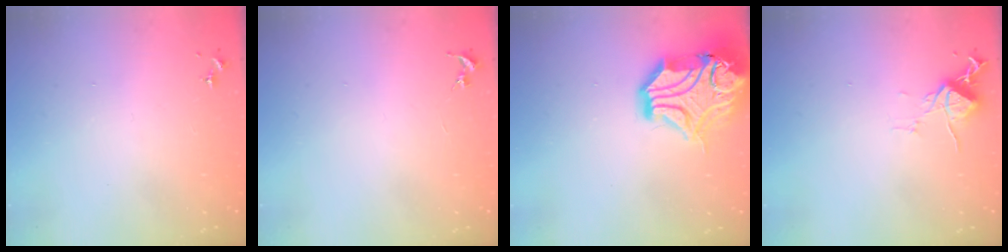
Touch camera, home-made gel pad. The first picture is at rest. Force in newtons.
{"total": 0.0}
{"total": 21.7, "press": 21.5, "slide": 2.9}
{"total": 8.8, "press": 8.7, "slide": 1.2}